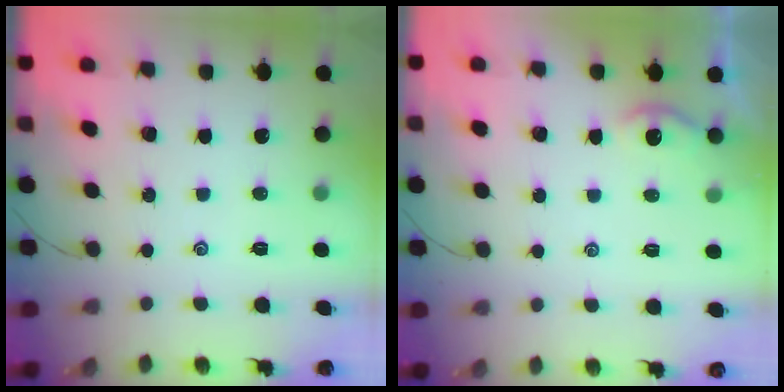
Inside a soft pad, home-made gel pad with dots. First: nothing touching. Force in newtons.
{"total": 2.6, "press": 2.6, "slide": 0.3}